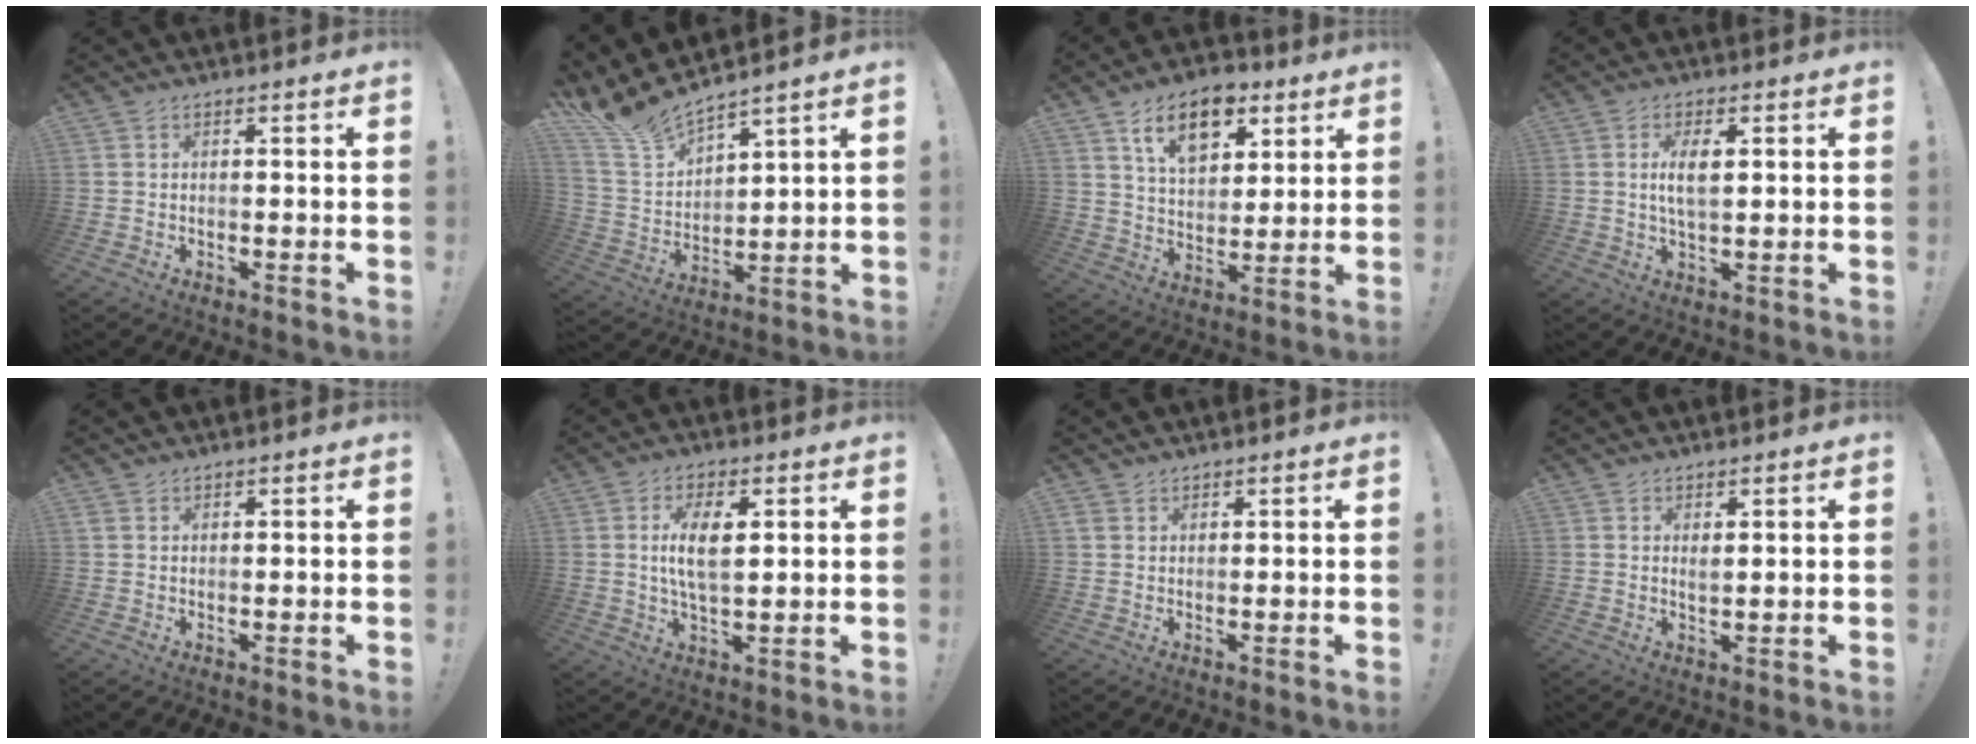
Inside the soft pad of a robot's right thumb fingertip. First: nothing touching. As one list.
[{"total": 10.3, "force": [9.6, 2.2, 3.0], "torque": [-0.093, -0.081, 0.179]}, {"total": 13.9, "force": [7.7, 8.4, 7.9], "torque": [-0.122, -0.028, 0.139]}, {"total": 6.1, "force": [1.1, 2.6, 5.4], "torque": [-0.093, -0.003, 0.012]}, {"total": 1.1, "force": [0.8, 0.7, 0.4], "torque": [-0.007, -0.001, 0.016]}, {"total": 8.9, "force": [1.9, 3.9, 7.8], "torque": [-0.144, -0.003, 0.026]}, {"total": 1.9, "force": [1.4, 1.2, 0.5], "torque": [-0.010, -0.003, 0.027]}, {"total": 1.8, "force": [1.3, 0.9, 0.8], "torque": [-0.003, -0.010, 0.021]}]